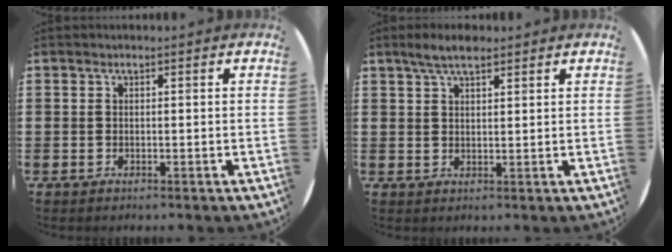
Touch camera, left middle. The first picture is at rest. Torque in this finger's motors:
{"motor_torque": [0.56, -0.53, 0.12, 0.03]}